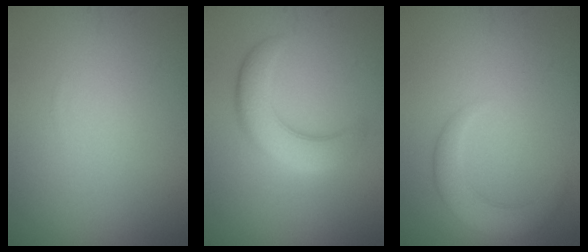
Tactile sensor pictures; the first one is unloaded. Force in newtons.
{"total": 5.1, "press": 5.1, "slide": 0.3}
{"total": 3.3, "press": 3.3, "slide": 0.2}